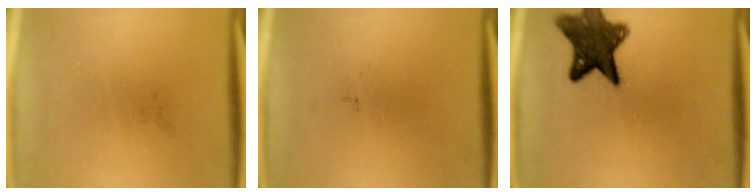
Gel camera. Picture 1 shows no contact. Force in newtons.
{"total": 0.0}
{"total": 11.5}